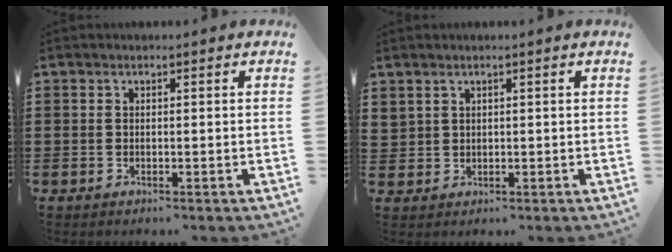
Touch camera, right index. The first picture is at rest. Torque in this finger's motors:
{"motor_torque": [-0.11, 0.09, 0.04, 0.02]}